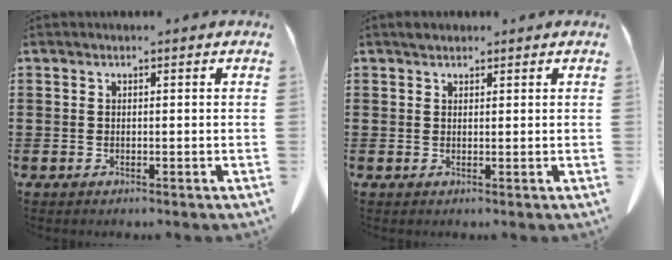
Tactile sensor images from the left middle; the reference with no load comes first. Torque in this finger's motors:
{"motor_torque": [0.37, 0.24, 0.03, 0.02]}